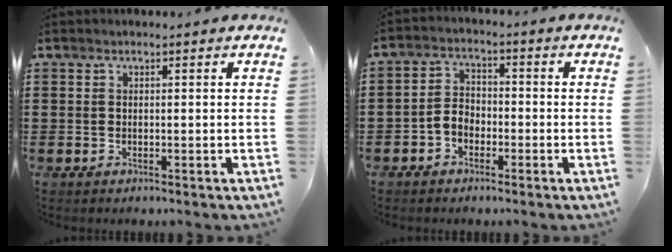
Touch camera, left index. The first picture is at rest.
{"total": 3.3, "force": [-2.0, 2.2, 1.5], "torque": [-0.046, 0.004, -0.047]}